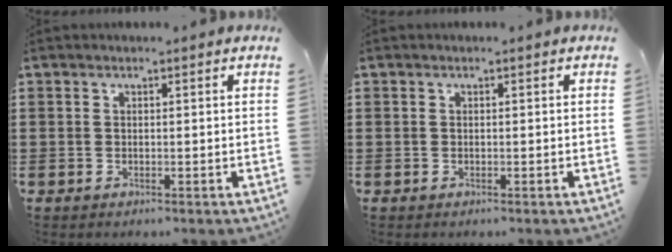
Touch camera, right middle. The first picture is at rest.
{"total": 0.0}